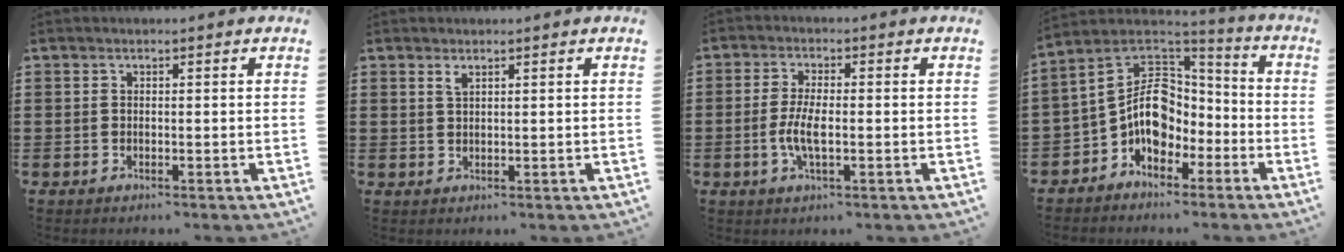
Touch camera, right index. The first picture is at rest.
{"total": 1.2, "force": [0.9, 0.3, 0.8], "torque": [-0.018, 0.001, 0.015]}
{"total": 4.5, "force": [-0.9, 1.4, 4.2], "torque": [-0.093, -0.004, -0.023]}
{"total": 9.9, "force": [-1.6, 7.0, 6.8], "torque": [-0.157, -0.009, -0.038]}